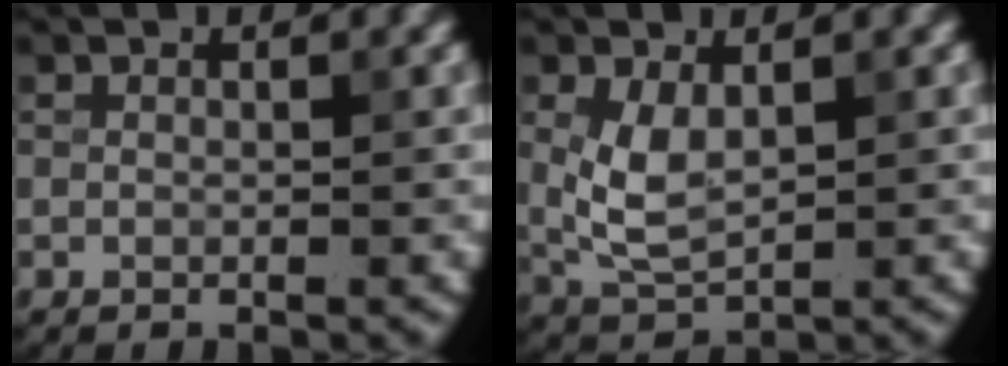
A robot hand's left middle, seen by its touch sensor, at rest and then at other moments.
{"total": 3.6, "force": [0.7, 1.9, 2.9], "torque": [-0.068, -0.003, 0.020]}